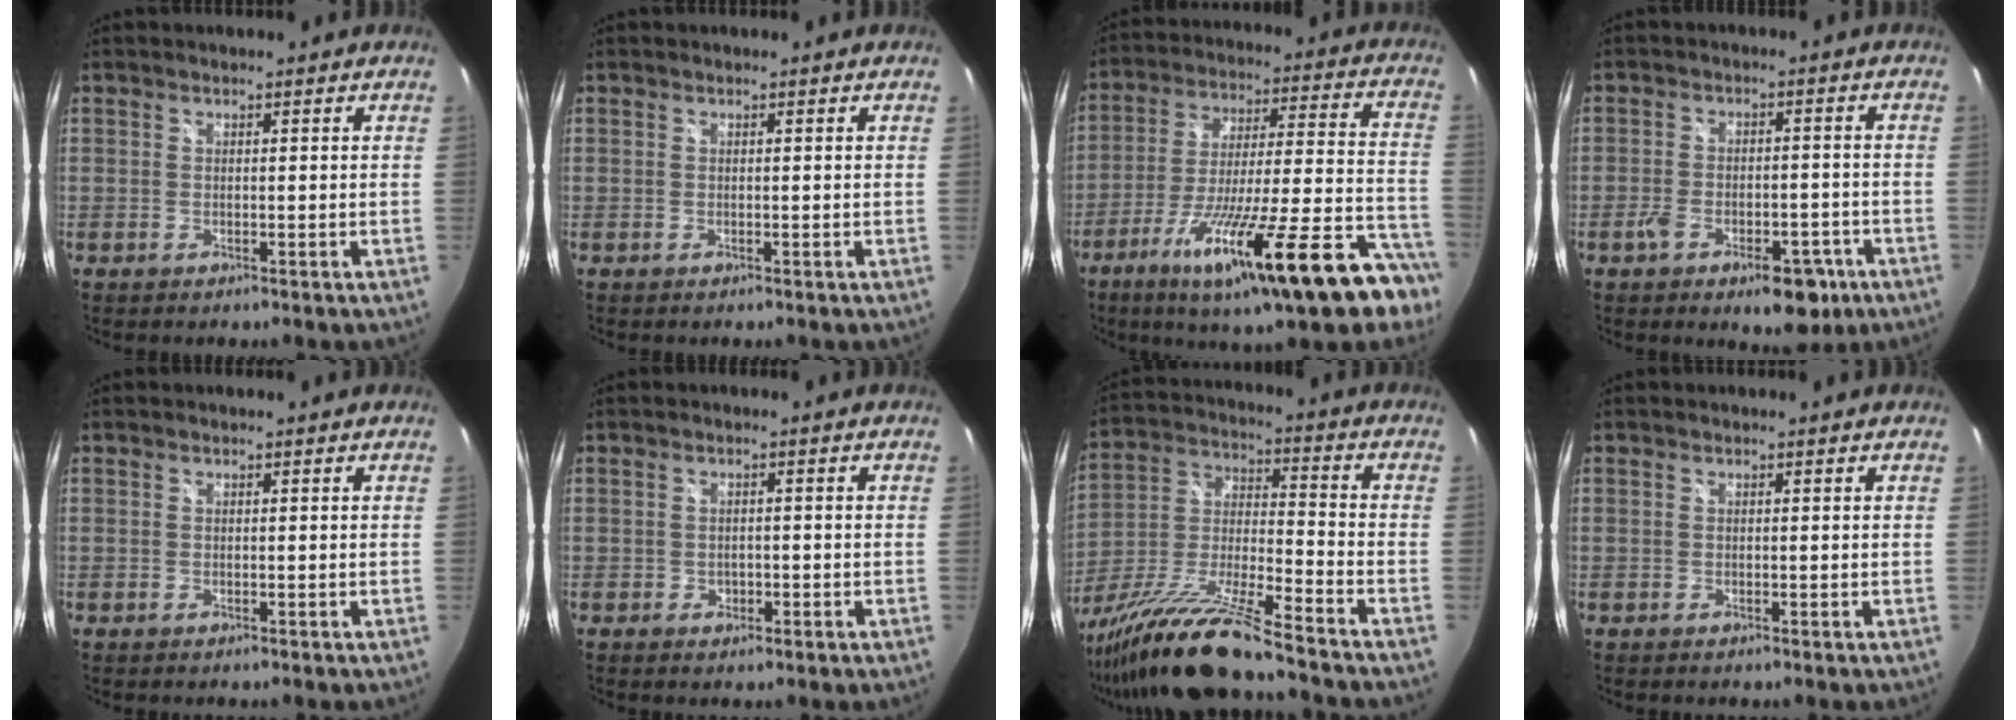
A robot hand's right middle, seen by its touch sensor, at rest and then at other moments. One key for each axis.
{"total": 0.0}
{"total": 27.2, "fx": -17.3, "fy": 3.6, "fz": 20.6, "tx": -0.332, "ty": -0.065, "tz": -0.264}
{"total": 10.7, "fx": -6.0, "fy": 5.2, "fz": 7.1, "tx": -0.129, "ty": -0.006, "tz": -0.086}
{"total": 0.0}
{"total": 1.9, "fx": -0.7, "fy": 1.6, "fz": 0.8, "tx": -0.013, "ty": -0.003, "tz": -0.011}
{"total": 18.9, "fx": -15.4, "fy": 0.2, "fz": 10.9, "tx": -0.210, "ty": -0.033, "tz": -0.285}
{"total": 0.0}